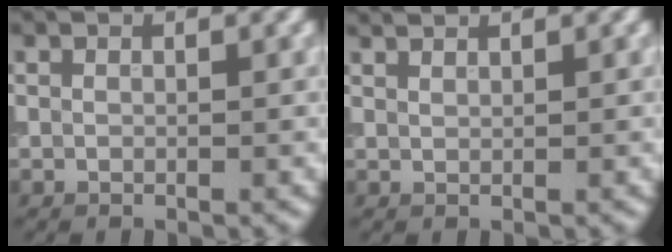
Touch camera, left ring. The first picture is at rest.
{"total": 1.1, "force": [1.0, 0.1, 0.3], "torque": [-0.008, 0.001, 0.017]}